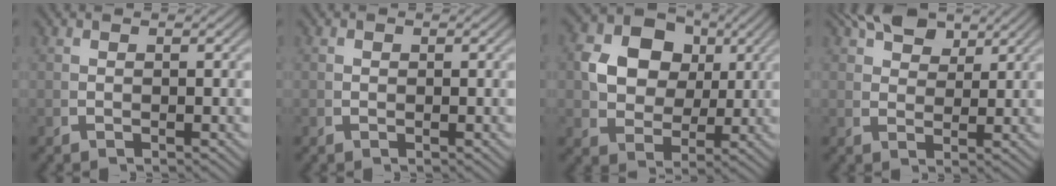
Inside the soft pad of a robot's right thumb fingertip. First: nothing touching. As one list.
[{"total": 0.6, "force": [0.2, 0.5, 0.2], "torque": [-0.005, -0.004, 0.005]}, {"total": 9.7, "force": [2.4, 7.5, 5.7], "torque": [-0.138, -0.027, 0.054]}, {"total": 6.3, "force": [4.4, 3.2, 3.2], "torque": [-0.045, 0.002, 0.076]}]